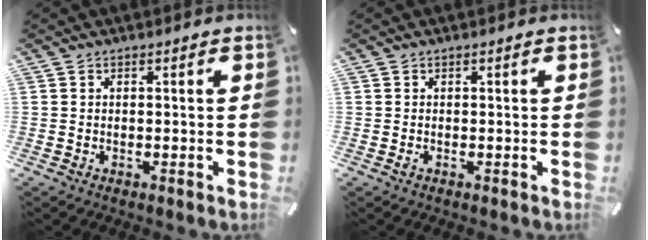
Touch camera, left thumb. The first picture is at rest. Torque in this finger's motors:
{"motor_torque": [0.18, -0.08, 0.18, 0.01, 0.06]}